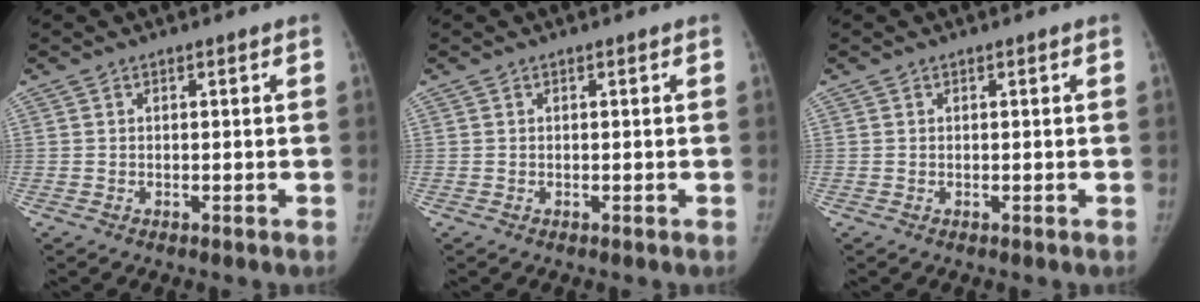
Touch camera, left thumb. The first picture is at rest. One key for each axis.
{"total": 0.0}
{"total": 0.0}